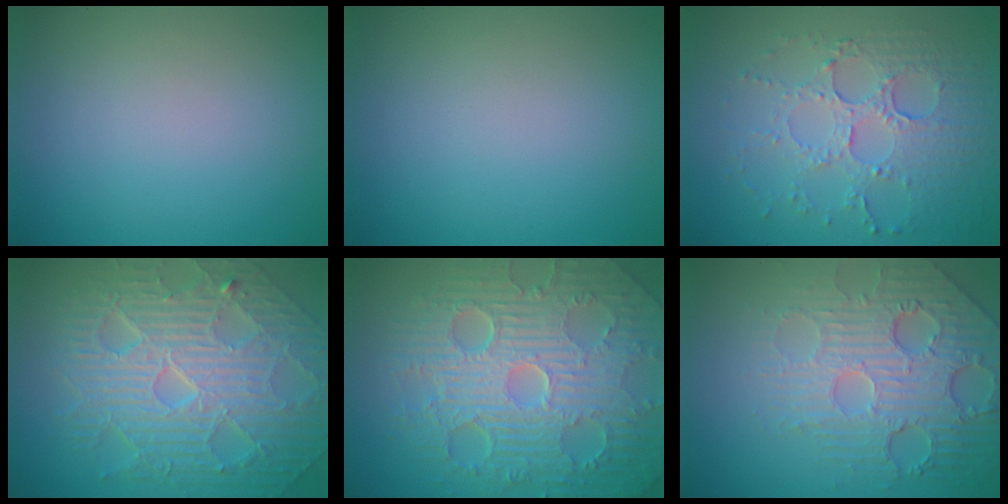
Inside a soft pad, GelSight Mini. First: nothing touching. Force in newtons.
{"total": 0.0}
{"total": 5.6, "press": 3.9, "slide": 4.0}
{"total": 10.8, "press": 7.0, "slide": 8.2}
{"total": 11.6, "press": 7.4, "slide": 8.9}
{"total": 6.8, "press": 5.2, "slide": 4.3}